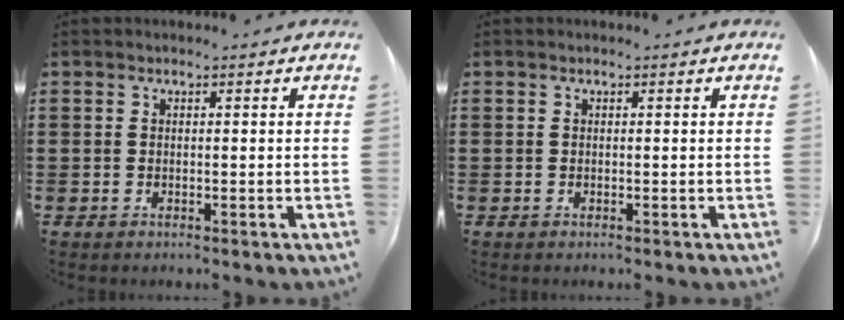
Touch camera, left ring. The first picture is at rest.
{"total": 0.0}